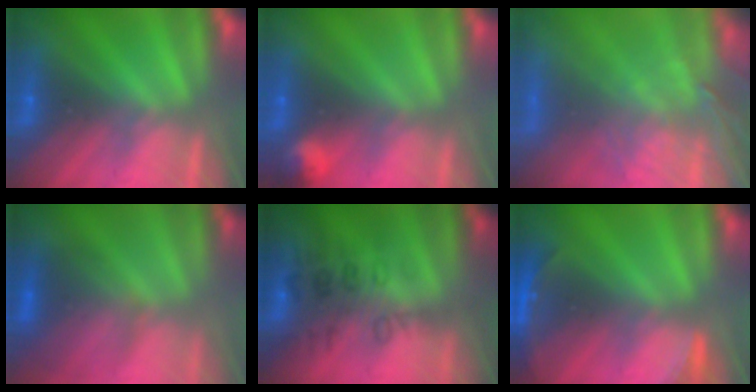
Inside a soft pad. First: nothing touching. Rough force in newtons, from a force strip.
{"total": 3.0}
{"total": 7.3}
{"total": 4.4}
{"total": 2.8}
{"total": 2.8}